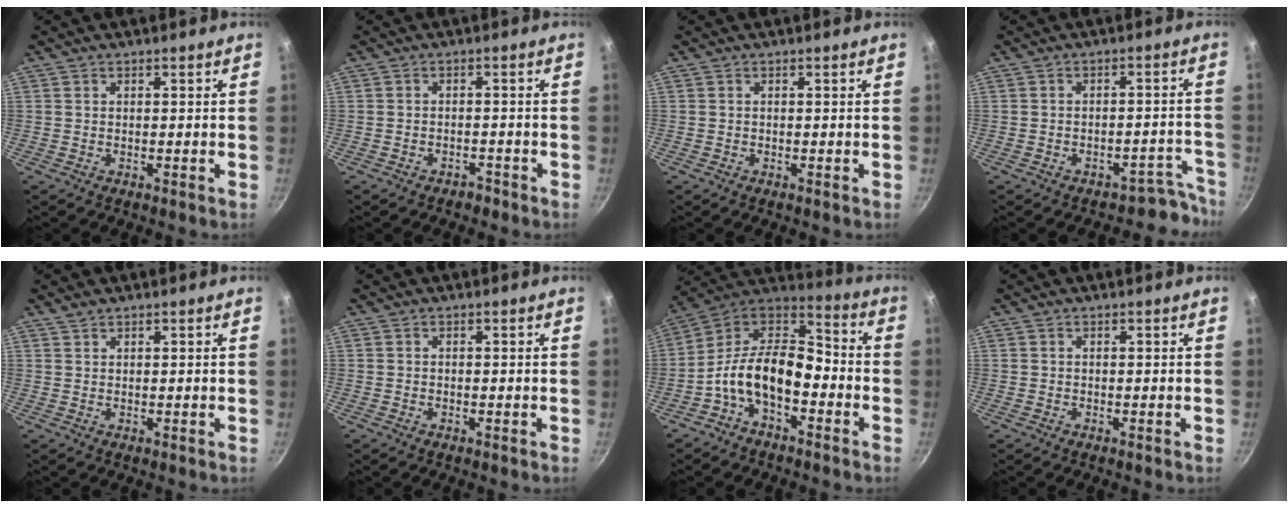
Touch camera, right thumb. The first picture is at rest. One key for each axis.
{"total": 1.6, "fx": -1.4, "fy": 0.8, "fz": 0.3, "tx": 0.007, "ty": 0.022, "tz": -0.011}
{"total": 0.0}
{"total": 5.8, "fx": -5.0, "fy": 2.9, "fz": 0.5, "tx": 0.055, "ty": 0.069, "tz": -0.058}
{"total": 1.3, "fx": 1.1, "fy": 0.4, "fz": 0.5, "tx": -0.009, "ty": -0.005, "tz": 0.023}
{"total": 0.0}
{"total": 15.5, "fx": -5.0, "fy": 9.0, "fz": 11.5, "tx": -0.187, "ty": 0.070, "tz": -0.115}
{"total": 0.0}